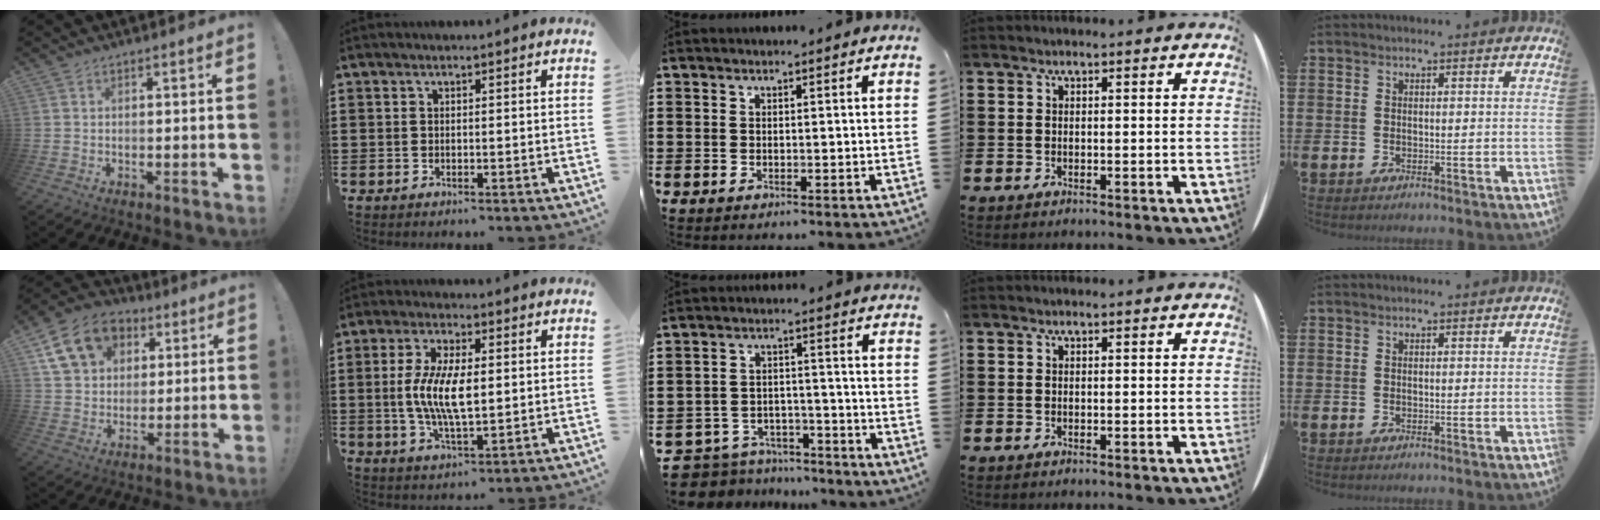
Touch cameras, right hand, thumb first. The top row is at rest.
{"thumb": {"total": 16.0, "force": [6.8, 12.2, 7.8], "torque": [-0.105, -0.021, 0.133]}, "index": {"total": 9.1, "force": [0.1, 3.4, 8.4], "torque": [-0.181, 0.000, -0.006]}, "middle": {"total": 6.0, "force": [-5.9, 1.2, 0.2], "torque": [-0.024, 0.010, -0.126]}}